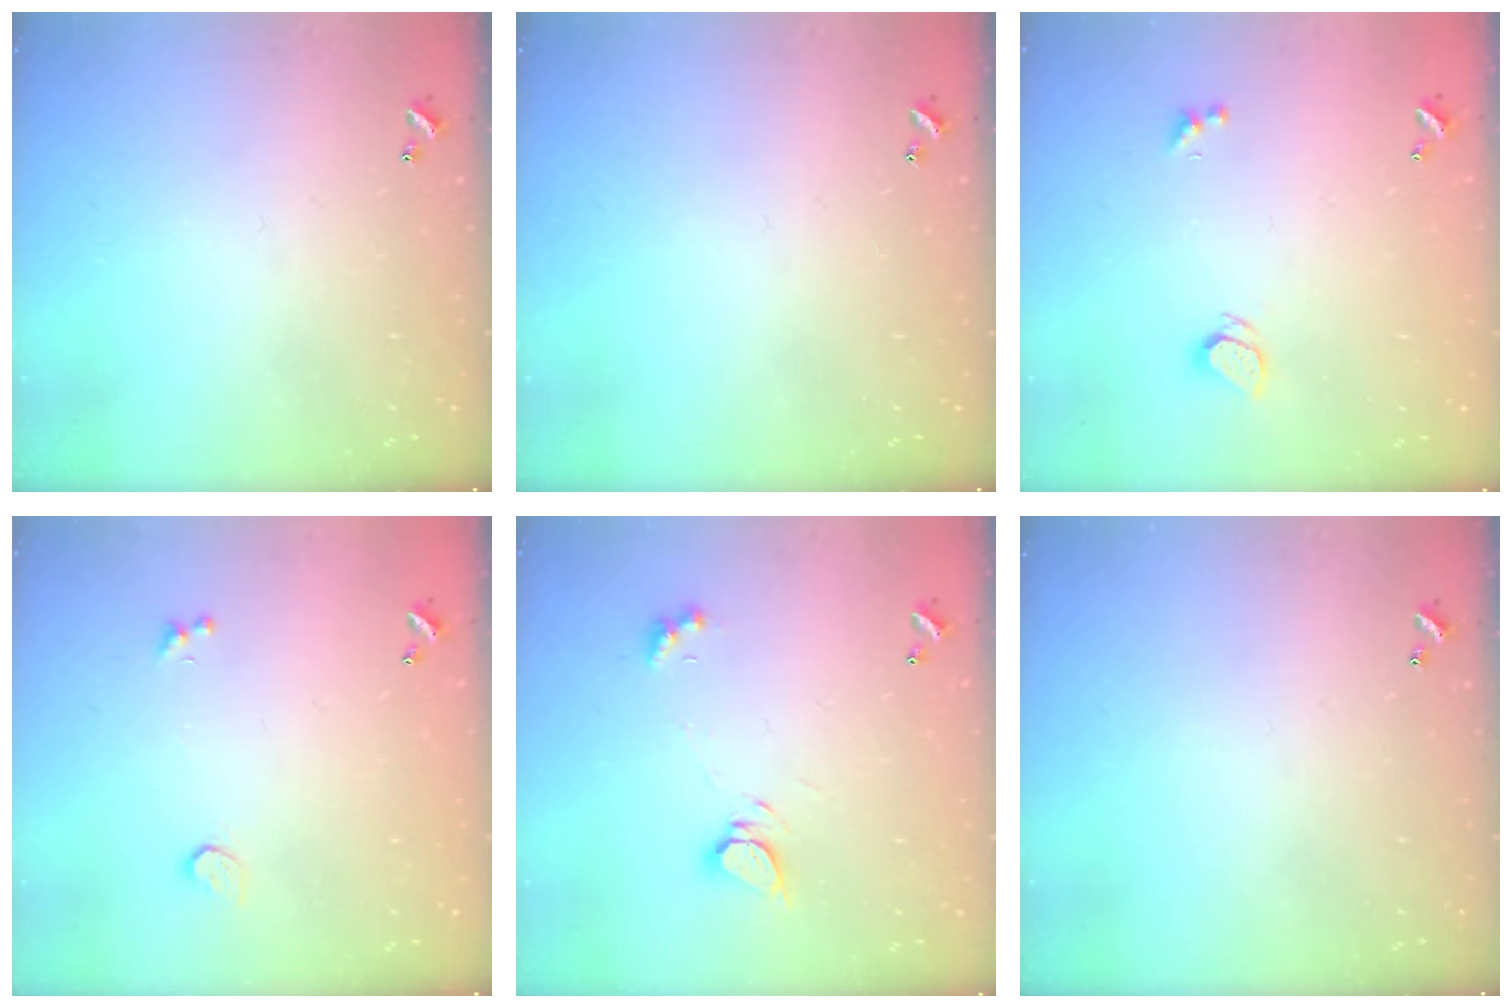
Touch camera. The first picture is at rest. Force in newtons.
{"total": 0.0}
{"total": 1.8, "press": 1.7, "slide": 0.5}
{"total": 0.9, "press": 0.7, "slide": 0.5}
{"total": 5.6, "press": 5.6, "slide": 0.6}
{"total": 0.0}